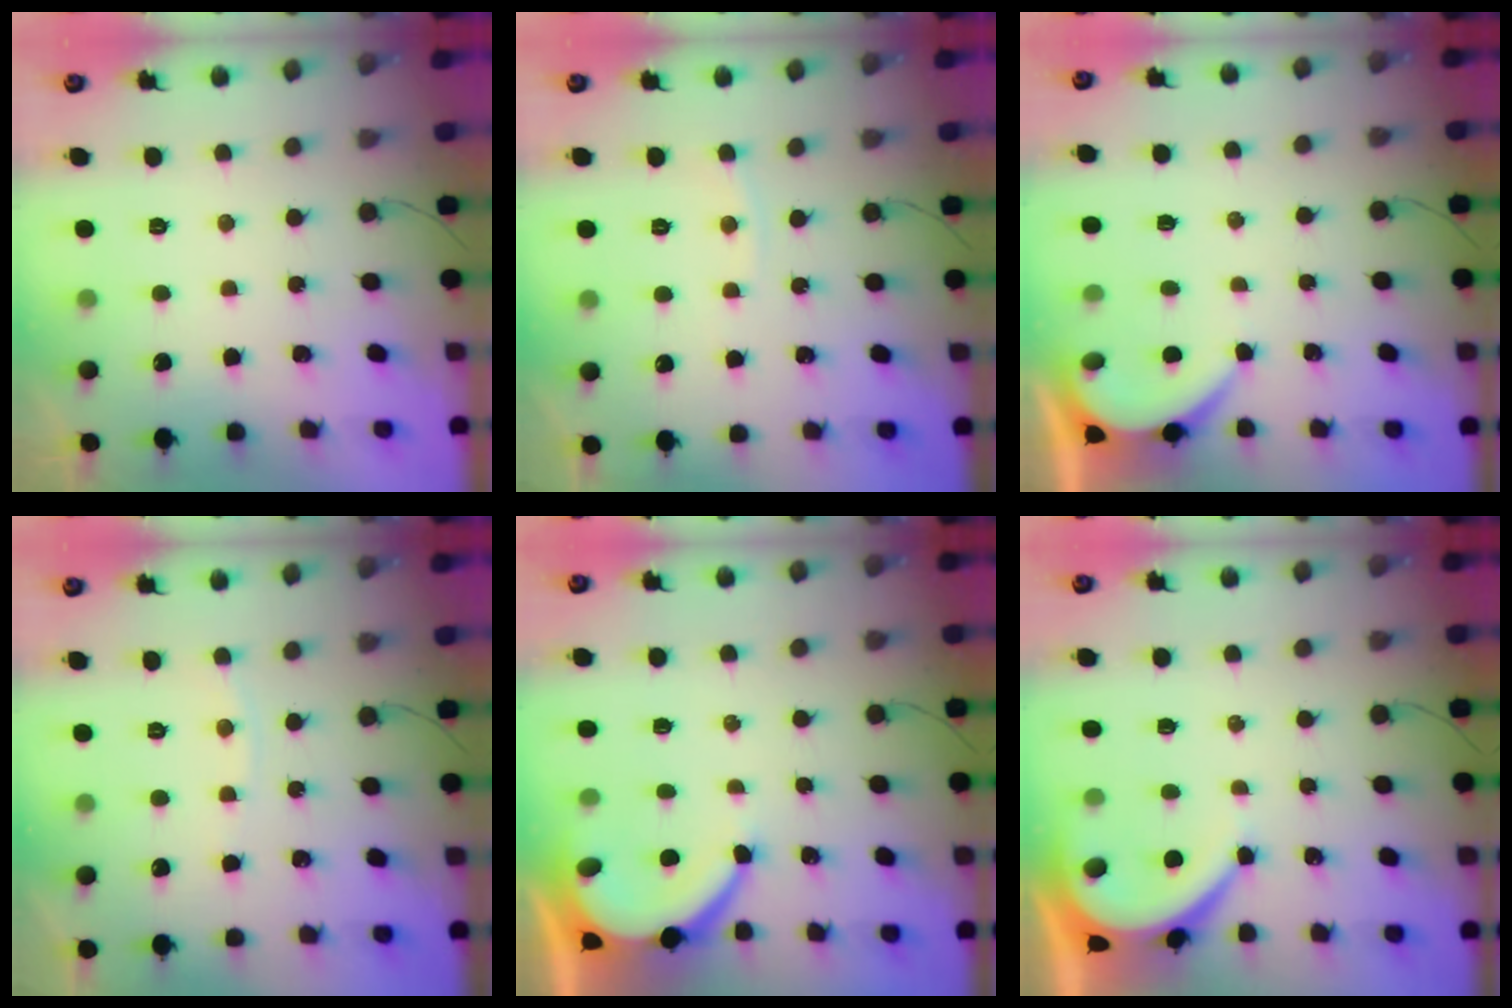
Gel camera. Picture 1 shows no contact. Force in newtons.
{"total": 2.8, "press": 2.8, "slide": 0.3}
{"total": 3.5, "press": 3.5, "slide": 0.4}
{"total": 3.4, "press": 3.4, "slide": 0.5}
{"total": 6.4, "press": 6.4, "slide": 0.5}
{"total": 6.2, "press": 6.1, "slide": 0.7}